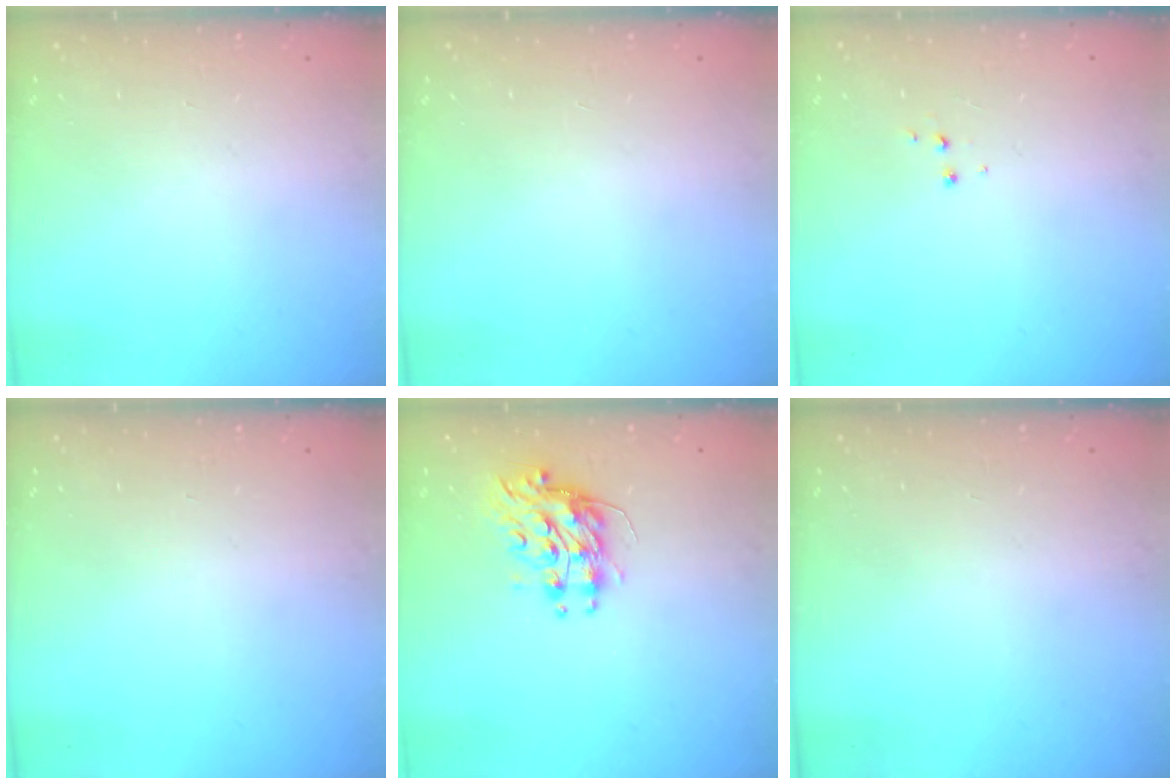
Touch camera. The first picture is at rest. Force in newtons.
{"total": 0.0}
{"total": 3.9, "press": 3.9, "slide": 0.5}
{"total": 0.0}
{"total": 9.0, "press": 9.0, "slide": 0.7}
{"total": 0.0}